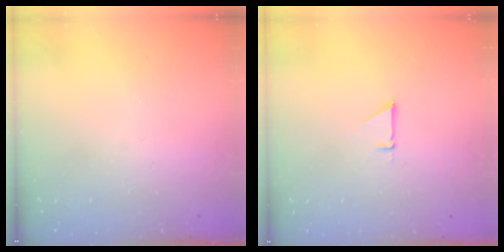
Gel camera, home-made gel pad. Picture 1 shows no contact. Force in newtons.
{"total": 1.5, "press": 1.5, "slide": 0.0}